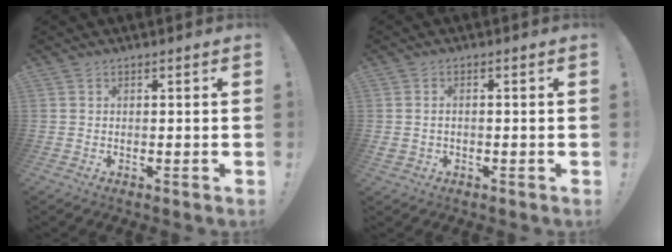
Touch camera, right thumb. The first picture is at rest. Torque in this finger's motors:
{"motor_torque": [-0.23, -0.08, 0.27, -0.12, 0.09]}